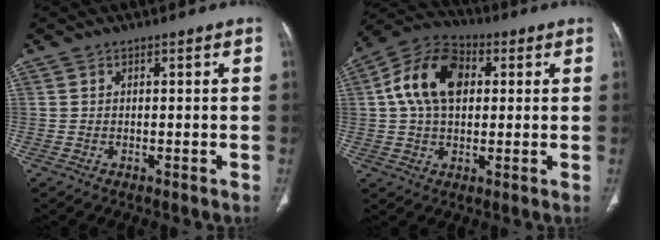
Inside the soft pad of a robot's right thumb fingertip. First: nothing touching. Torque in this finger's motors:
{"motor_torque": [-0.37, 0.71, 0.51, -0.16, 0.20]}